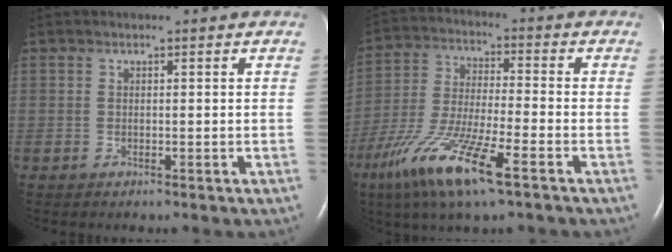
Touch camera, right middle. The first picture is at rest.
{"total": 13.7, "force": [-7.6, 1.5, 11.3], "torque": [-0.236, -0.030, -0.141]}